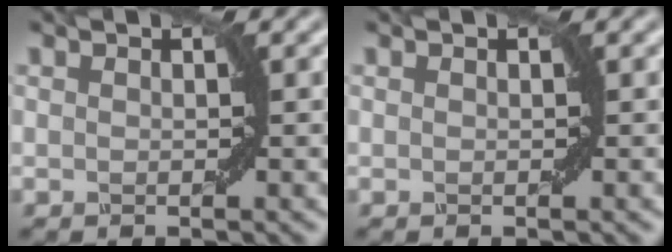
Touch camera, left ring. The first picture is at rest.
{"total": 0.0}